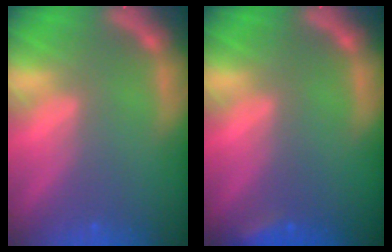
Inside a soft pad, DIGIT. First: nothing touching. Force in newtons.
{"total": 1.9}